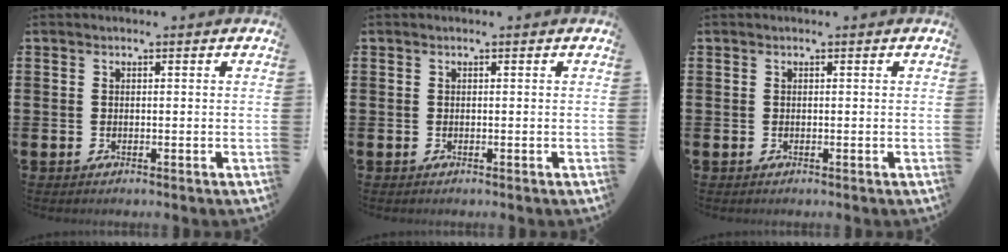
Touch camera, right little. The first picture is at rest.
{"total": 0.0}
{"total": 0.0}